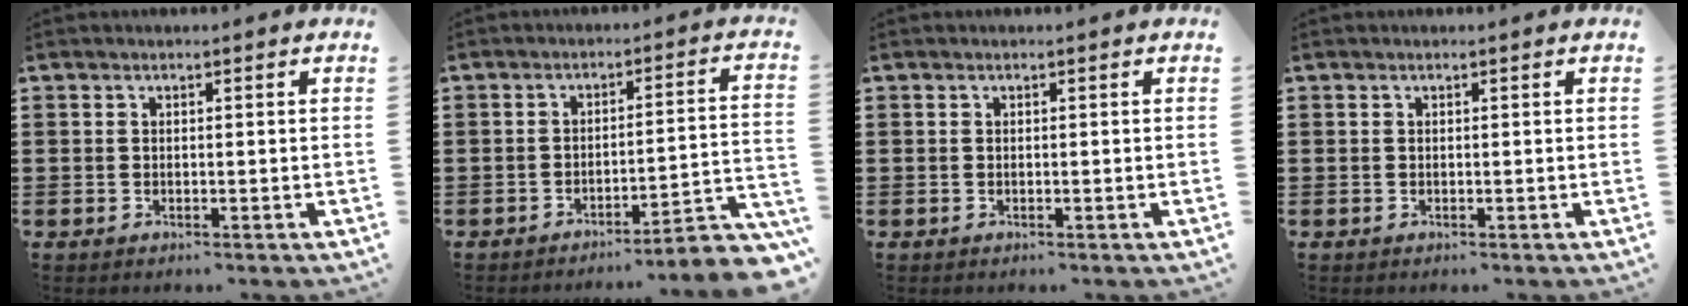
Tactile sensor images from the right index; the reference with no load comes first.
{"total": 4.4, "force": [-3.7, -0.3, 2.3], "torque": [-0.042, -0.022, -0.076]}
{"total": 0.0}
{"total": 0.0}